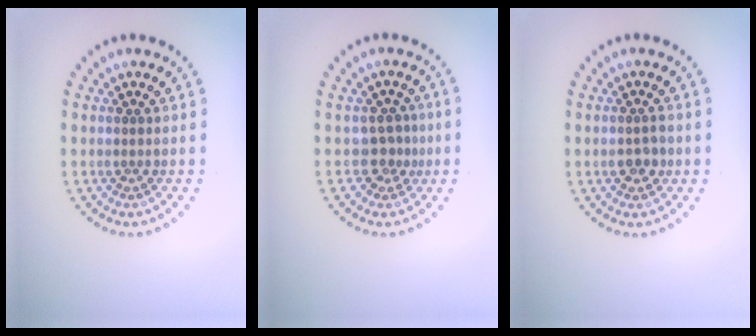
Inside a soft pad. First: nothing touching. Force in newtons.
{"total": 2.1, "press": 1.5, "slide": 1.4}
{"total": 1.7, "press": 1.7, "slide": 0.2}